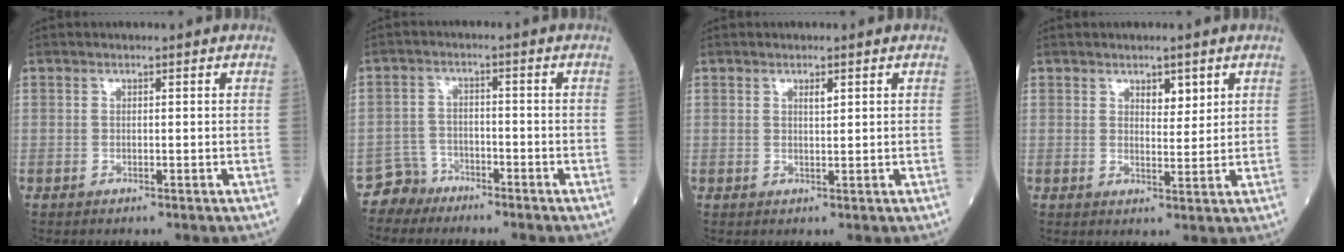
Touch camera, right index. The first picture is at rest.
{"total": 3.8, "force": [-3.1, 1.9, -0.9], "torque": [0.017, 0.005, -0.061]}
{"total": 1.2, "force": [0.7, 0.3, 1.0], "torque": [-0.019, -0.001, 0.011]}
{"total": 2.9, "force": [1.7, 1.2, 1.9], "torque": [-0.028, -0.001, 0.030]}